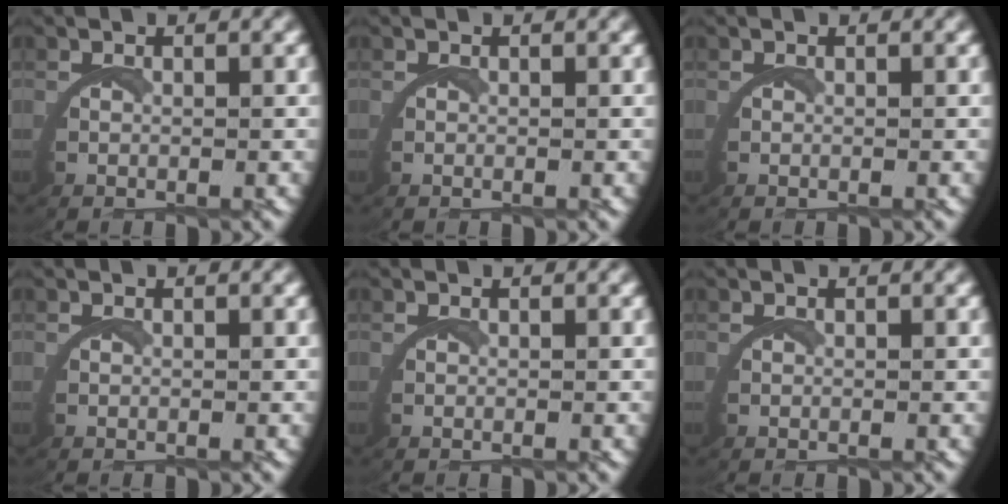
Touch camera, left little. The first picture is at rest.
{"total": 0.0}
{"total": 0.0}
{"total": 0.0}
{"total": 0.0}
{"total": 0.0}